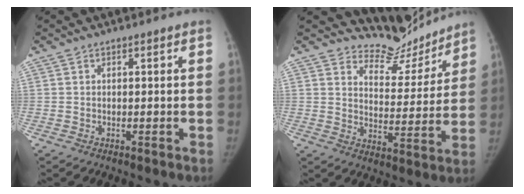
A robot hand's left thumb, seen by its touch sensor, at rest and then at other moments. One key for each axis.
{"total": 10.7, "fx": 10.4, "fy": 2.8, "fz": -0.3, "tx": 0.037, "ty": -0.101, "tz": 0.154}